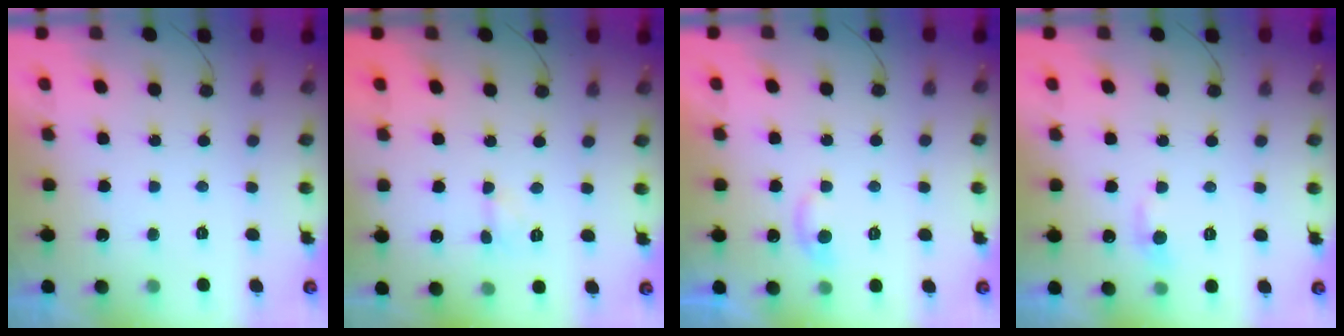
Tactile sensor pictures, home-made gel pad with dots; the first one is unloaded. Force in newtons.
{"total": 2.9, "press": 2.9, "slide": 0.3}
{"total": 5.9, "press": 5.9, "slide": 0.6}
{"total": 5.4, "press": 5.4, "slide": 0.8}